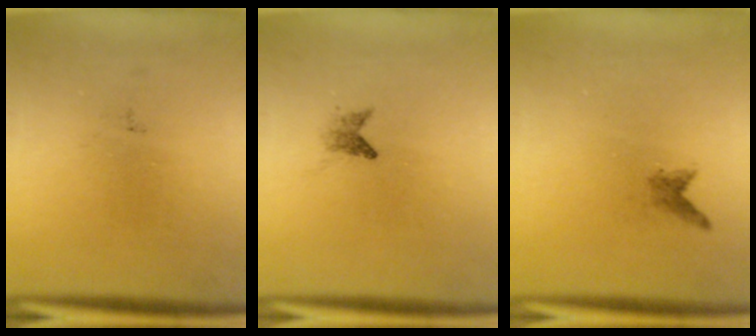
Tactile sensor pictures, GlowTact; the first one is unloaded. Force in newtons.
{"total": 1.2}
{"total": 1.0}